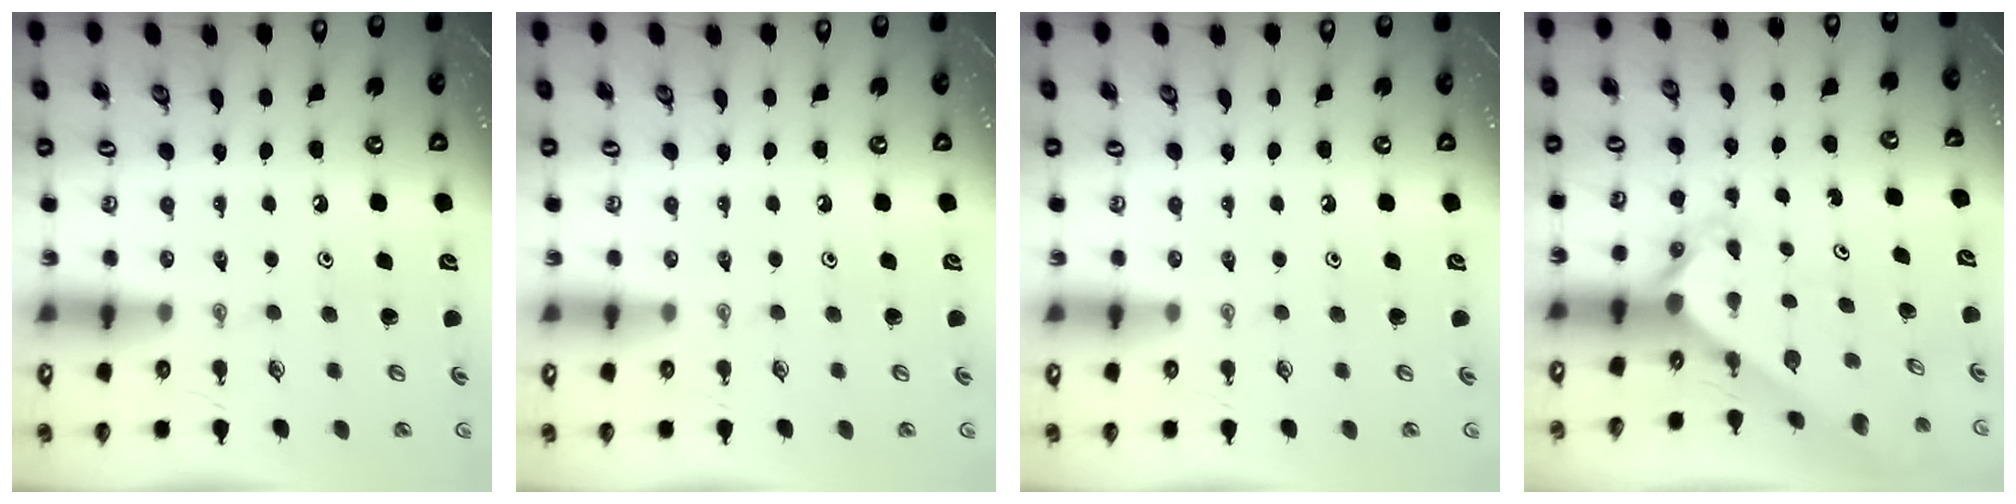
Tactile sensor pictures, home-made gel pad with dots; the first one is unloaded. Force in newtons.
{"total": 0.0}
{"total": 0.0}
{"total": 2.5, "press": 2.5, "slide": 0.2}